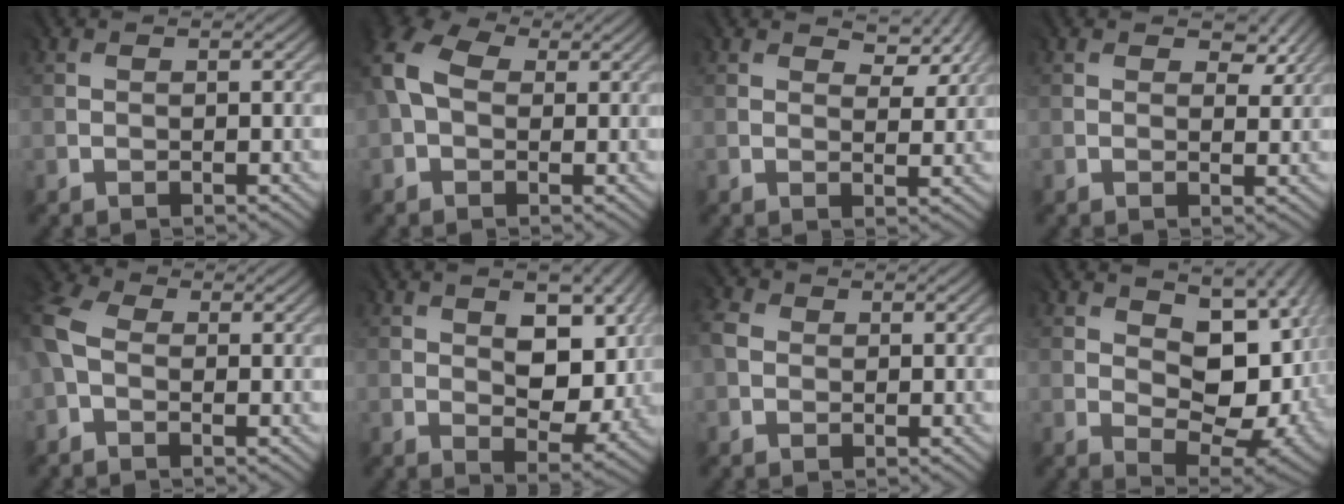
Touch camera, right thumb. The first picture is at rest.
{"total": 8.7, "force": [1.4, 6.2, 5.9], "torque": [-0.163, 0.006, 0.024]}
{"total": 4.5, "force": [2.6, 2.4, 2.9], "torque": [-0.045, -0.008, 0.043]}
{"total": 3.6, "force": [1.8, 2.1, 2.3], "torque": [-0.032, -0.008, 0.030]}
{"total": 6.4, "force": [-0.4, 4.5, 4.5], "torque": [-0.142, 0.001, -0.015]}
{"total": 8.0, "force": [1.7, 4.6, 6.3], "torque": [-0.102, -0.014, 0.032]}
{"total": 2.6, "force": [-0.4, 2.3, 1.0], "torque": [-0.032, -0.003, -0.013]}
{"total": 12.7, "force": [2.3, 7.9, 9.7], "torque": [-0.144, -0.018, 0.057]}